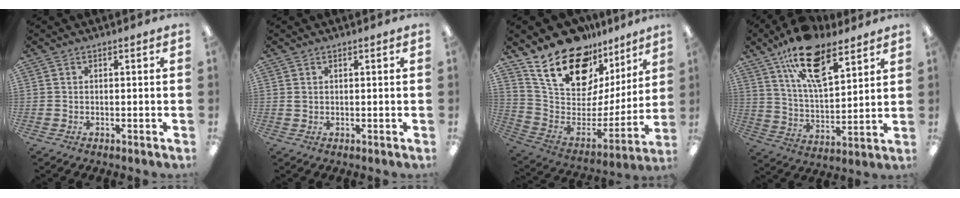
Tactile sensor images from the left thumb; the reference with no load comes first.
{"total": 0.9, "force": [0.5, 0.6, 0.4], "torque": [-0.010, 0.002, 0.009]}
{"total": 22.8, "force": [15.7, 11.9, 11.5], "torque": [-0.196, -0.110, 0.283]}
{"total": 17.9, "force": [11.4, 7.9, 11.4], "torque": [-0.192, -0.047, 0.197]}